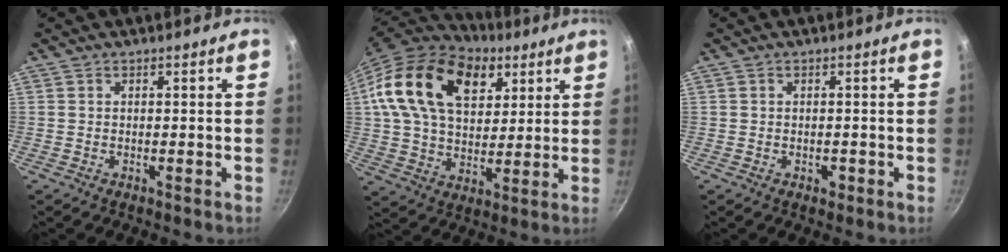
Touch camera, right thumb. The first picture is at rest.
{"total": 22.4, "force": [9.8, 14.0, 14.5], "torque": [-0.222, -0.014, 0.167]}
{"total": 1.4, "force": [-0.5, 1.1, 0.8], "torque": [-0.008, 0.003, -0.006]}